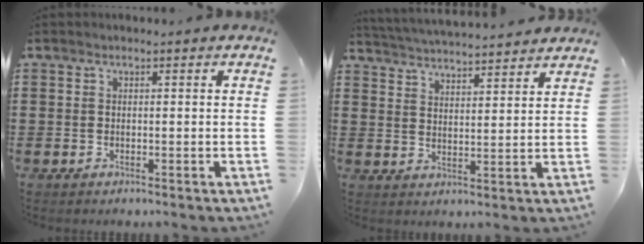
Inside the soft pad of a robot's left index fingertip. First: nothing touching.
{"total": 3.7, "force": [3.7, -0.3, 0.2], "torque": [-0.021, -0.025, 0.063]}